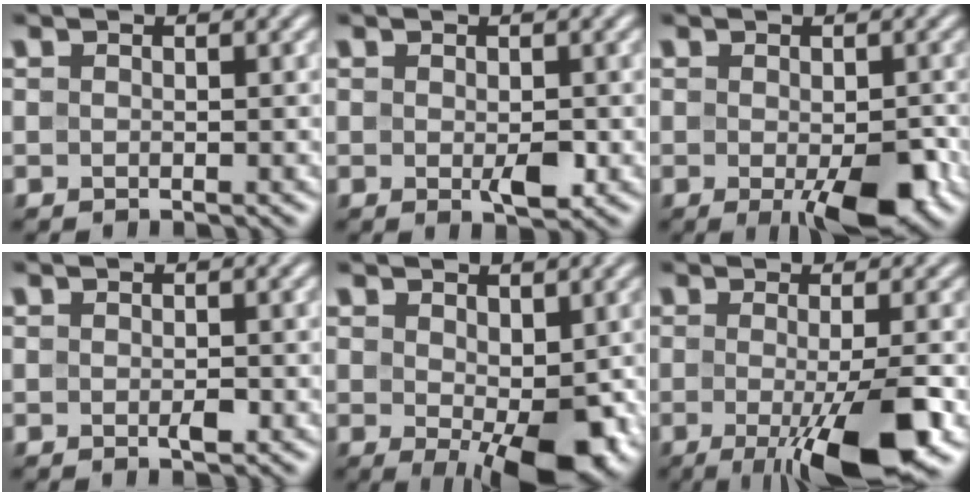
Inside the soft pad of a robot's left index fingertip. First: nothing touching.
{"total": 2.1, "force": [-0.4, 0.9, 1.8], "torque": [-0.030, -0.005, -0.002]}
{"total": 5.8, "force": [-2.0, 2.0, 5.0], "torque": [-0.070, -0.010, -0.030]}
{"total": 0.9, "force": [-0.3, 0.4, 0.8], "torque": [-0.015, 0.000, -0.003]}
{"total": 7.5, "force": [-0.9, 3.6, 6.5], "torque": [-0.100, -0.014, -0.005]}
{"total": 9.3, "force": [-2.6, 2.0, 8.7], "torque": [-0.125, -0.015, -0.037]}